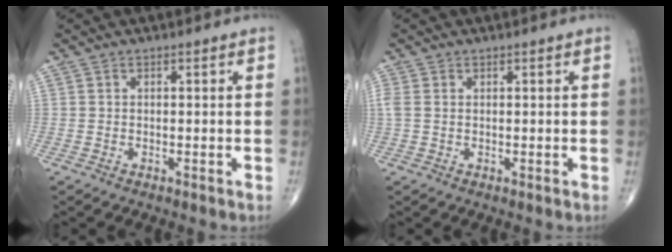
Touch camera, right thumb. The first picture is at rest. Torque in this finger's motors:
{"motor_torque": [1.76, 1.71, -0.12, 0.02, -0.03]}